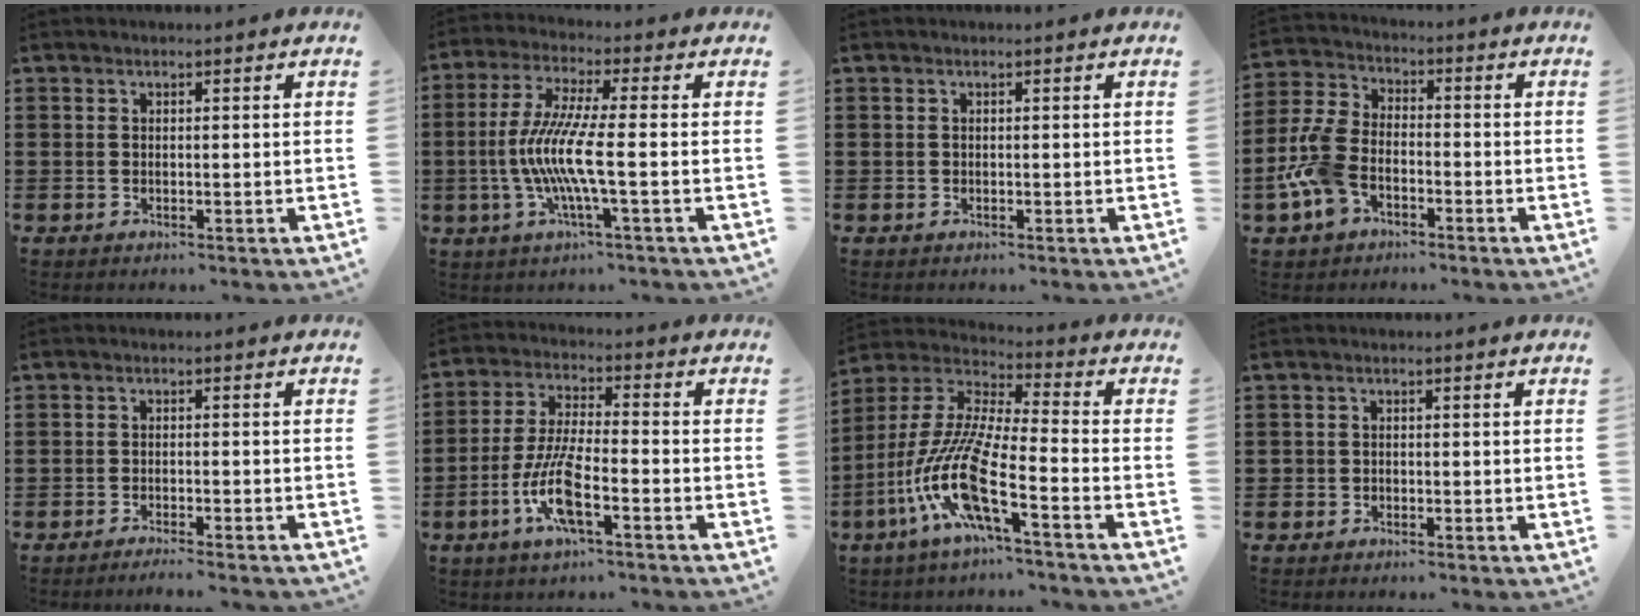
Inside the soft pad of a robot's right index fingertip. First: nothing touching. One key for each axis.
{"total": 9.2, "fx": -2.0, "fy": 0.3, "fz": 9.0, "tx": -0.198, "ty": -0.021, "tz": -0.048}
{"total": 0.0}
{"total": 7.8, "fx": -3.4, "fy": 4.6, "fz": 5.2, "tx": -0.148, "ty": 0.000, "tz": -0.073}
{"total": 1.7, "fx": -1.7, "fy": -0.2, "fz": 0.5, "tx": -0.009, "ty": 0.001, "tz": -0.032}
{"total": 9.4, "fx": -3.9, "fy": 2.2, "fz": 8.3, "tx": -0.186, "ty": -0.012, "tz": -0.078}
{"total": 13.7, "fx": -7.3, "fy": 2.0, "fz": 11.4, "tx": -0.260, "ty": -0.020, "tz": -0.148}
{"total": 1.0, "fx": -0.5, "fy": 0.8, "fz": 0.1, "tx": -0.004, "ty": 0.003, "tz": -0.013}